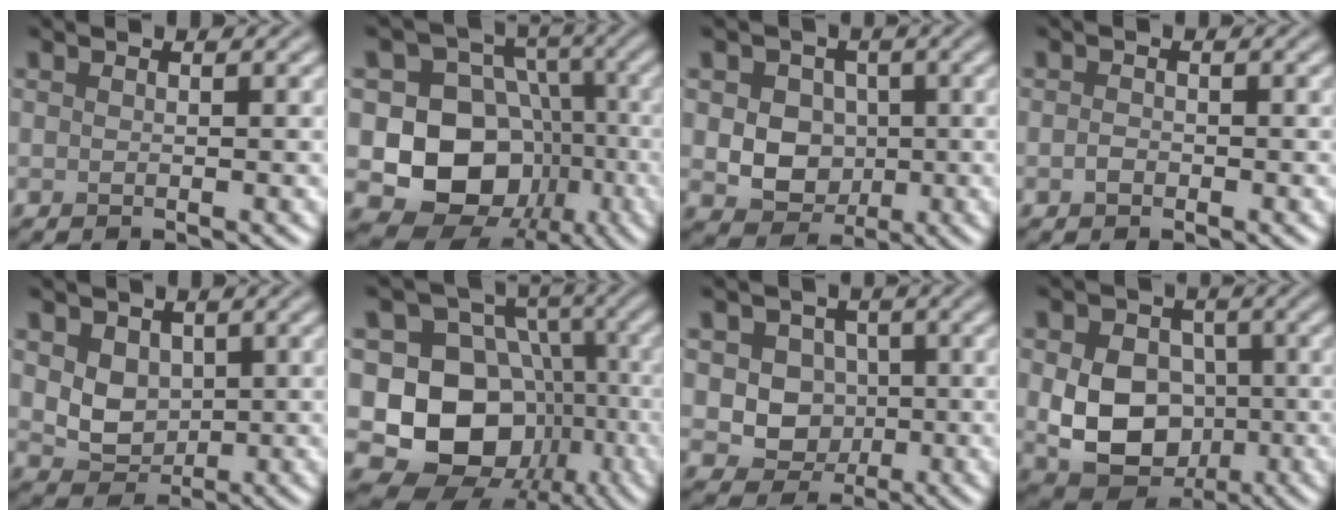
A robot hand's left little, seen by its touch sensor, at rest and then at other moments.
{"total": 10.6, "force": [-2.0, 9.1, 5.0], "torque": [-0.074, -0.012, -0.055]}
{"total": 6.2, "force": [0.4, 5.2, 3.3], "torque": [-0.039, 0.014, -0.007]}
{"total": 0.9, "force": [-0.4, 0.6, 0.5], "torque": [-0.011, -0.001, -0.009]}
{"total": 3.4, "force": [0.8, 2.8, 1.9], "torque": [-0.046, -0.011, 0.017]}
{"total": 12.3, "force": [-2.7, 10.4, 6.1], "torque": [-0.104, -0.007, -0.060]}
{"total": 5.0, "force": [0.5, 4.5, 2.2], "torque": [-0.022, 0.008, -0.001]}
{"total": 8.5, "force": [-0.7, 6.6, 5.2], "torque": [-0.095, -0.016, -0.012]}